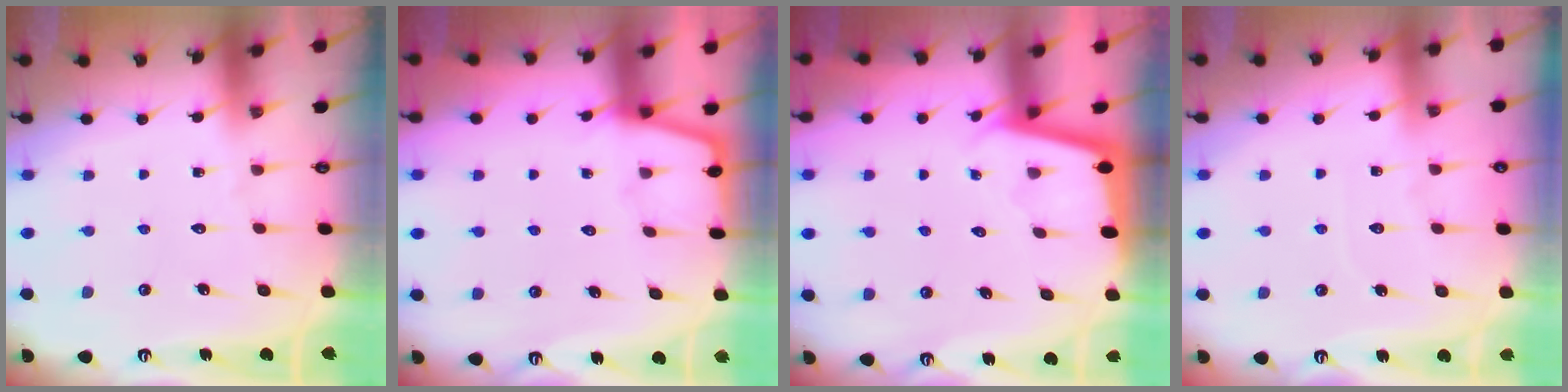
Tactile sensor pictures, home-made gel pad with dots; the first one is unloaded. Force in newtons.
{"total": 2.7, "press": 2.6, "slide": 0.4}
{"total": 2.8, "press": 2.8, "slide": 0.2}
{"total": 3.8, "press": 3.7, "slide": 0.4}